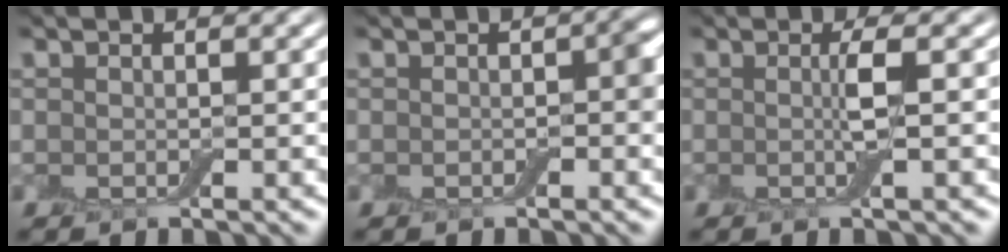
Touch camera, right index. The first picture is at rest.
{"total": 1.4, "force": [-0.3, 0.7, 1.2], "torque": [-0.017, 0.001, -0.006]}
{"total": 1.4, "force": [-0.2, -0.5, 1.3], "torque": [-0.031, 0.003, -0.006]}